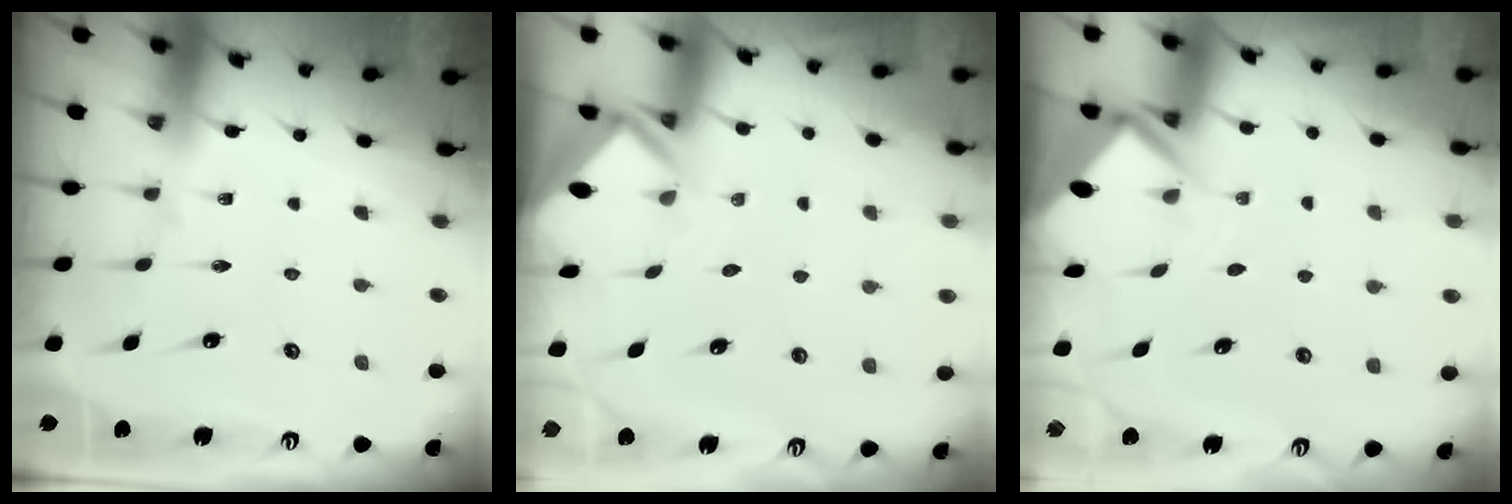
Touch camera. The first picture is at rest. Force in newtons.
{"total": 2.9, "press": 2.9, "slide": 0.2}
{"total": 3.9, "press": 3.9, "slide": 0.4}